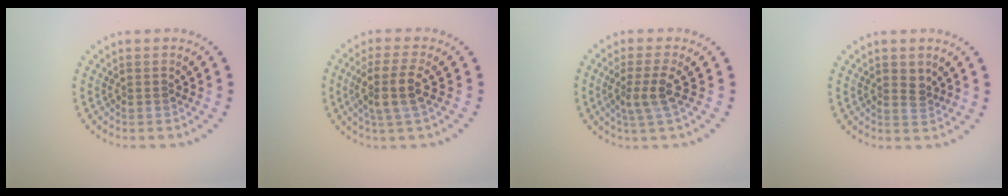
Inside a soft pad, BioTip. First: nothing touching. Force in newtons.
{"total": 3.3, "press": 2.7, "slide": 1.8}
{"total": 2.5, "press": 1.9, "slide": 1.7}
{"total": 1.2, "press": 1.1, "slide": 0.4}